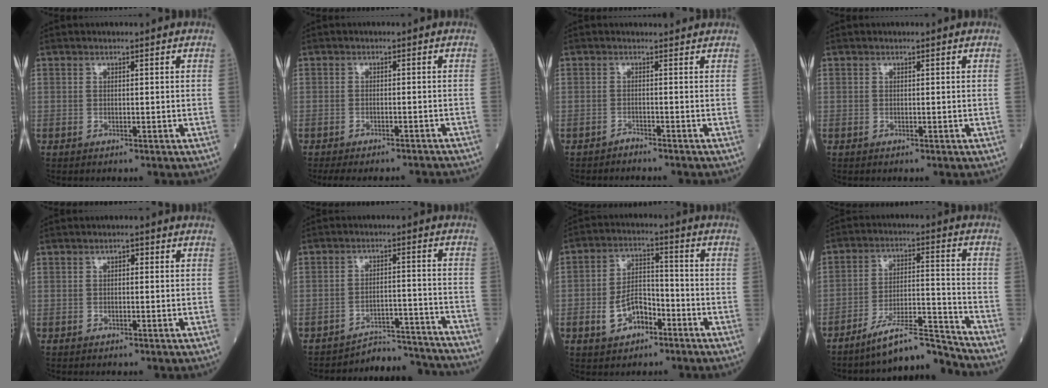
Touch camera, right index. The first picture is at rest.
{"total": 9.1, "force": [-8.6, 1.7, 2.5], "torque": [-0.032, -0.001, -0.103]}
{"total": 0.5, "force": [-0.3, 0.2, 0.4], "torque": [-0.010, 0.014, -0.005]}
{"total": 0.0}
{"total": 0.8, "force": [0.1, 0.5, 0.7], "torque": [-0.006, 0.004, -0.001]}
{"total": 10.7, "force": [-10.7, 0.8, -0.6], "torque": [0.021, 0.039, -0.142]}
{"total": 7.2, "force": [-3.3, 4.2, 4.9], "torque": [-0.098, 0.014, -0.057]}
{"total": 10.2, "force": [-9.6, -0.5, 3.5], "torque": [-0.051, 0.024, -0.163]}